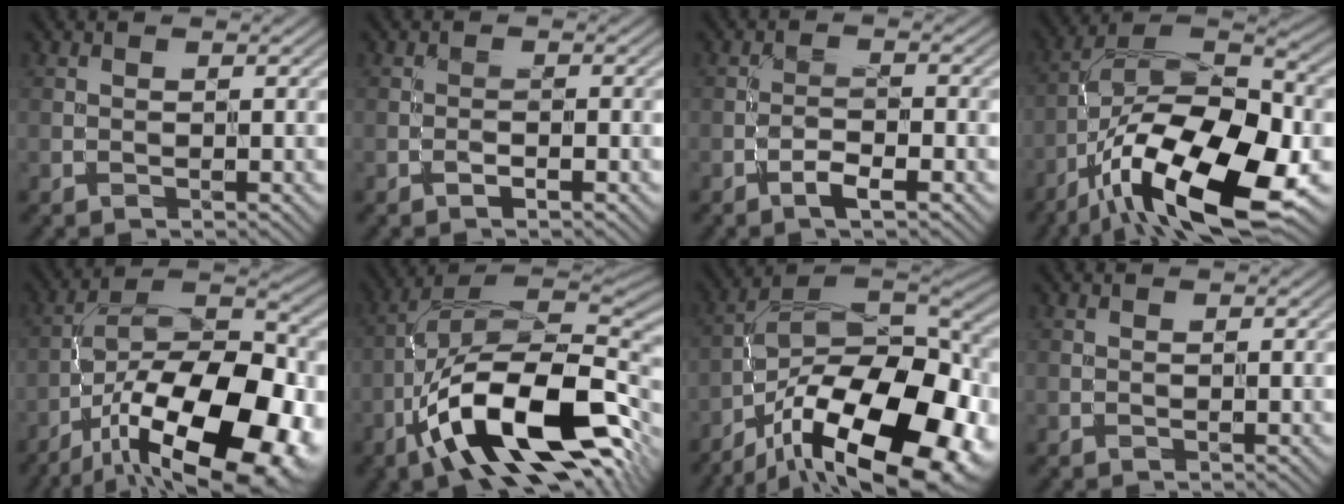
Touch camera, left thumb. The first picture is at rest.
{"total": 0.8, "force": [-0.6, 0.1, 0.5], "torque": [-0.007, 0.005, -0.011]}
{"total": 2.3, "force": [-1.6, 0.4, 1.6], "torque": [-0.031, 0.007, -0.033]}
{"total": 18.4, "force": [-8.5, 7.7, 14.3], "torque": [-0.258, -0.008, -0.161]}
{"total": 20.3, "force": [-10.6, 8.5, 15.1], "torque": [-0.230, -0.017, -0.171]}
{"total": 17.6, "force": [-7.9, 7.4, 13.9], "torque": [-0.225, 0.002, -0.151]}
{"total": 21.2, "force": [-12.5, 9.1, 14.5], "torque": [-0.219, -0.026, -0.187]}
{"total": 0.0}